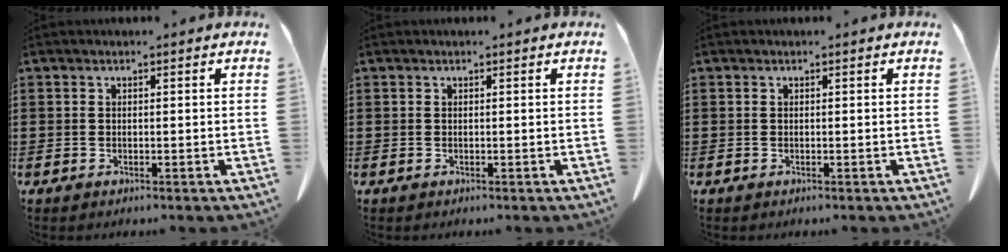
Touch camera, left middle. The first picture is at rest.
{"total": 0.0}
{"total": 0.0}